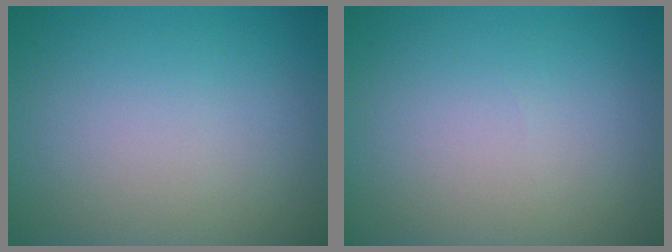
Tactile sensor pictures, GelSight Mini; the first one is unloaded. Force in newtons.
{"total": 0.0}